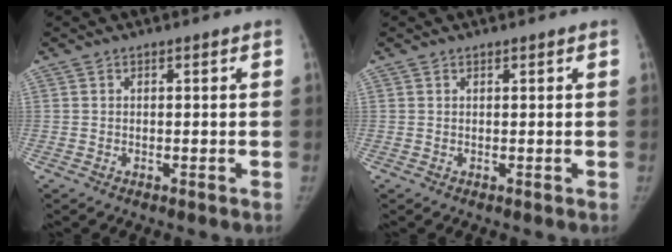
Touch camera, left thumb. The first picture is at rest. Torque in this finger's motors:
{"motor_torque": [0.00, 0.10, -0.33, 0.14, 0.01]}